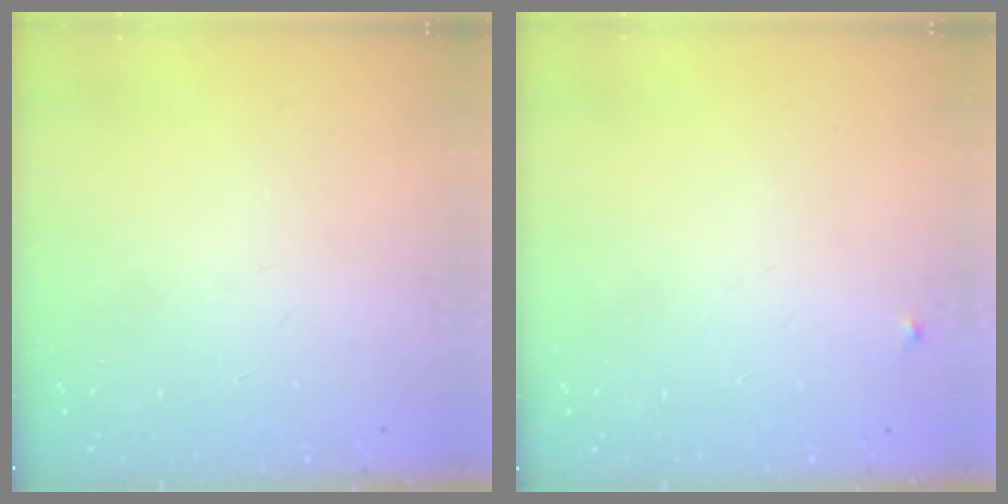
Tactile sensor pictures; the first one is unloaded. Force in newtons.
{"total": 3.3, "press": 3.3, "slide": 0.4}